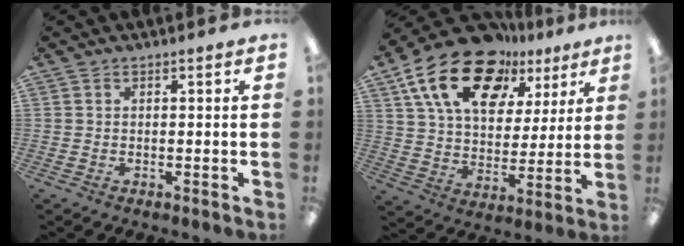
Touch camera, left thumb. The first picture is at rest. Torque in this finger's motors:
{"motor_torque": [0.60, 0.89, 1.80, -0.99, 0.28]}